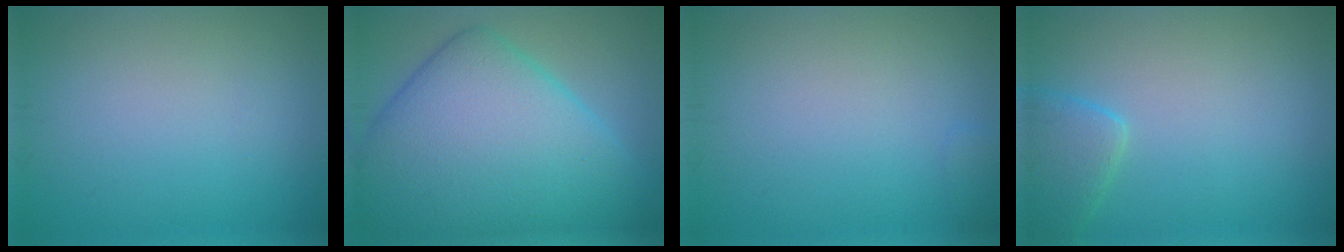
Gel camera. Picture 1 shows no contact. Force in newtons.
{"total": 14.2, "press": 14.2, "slide": 0.1}
{"total": 0.7, "press": 0.7, "slide": 0.0}
{"total": 2.9, "press": 2.9, "slide": 0.1}